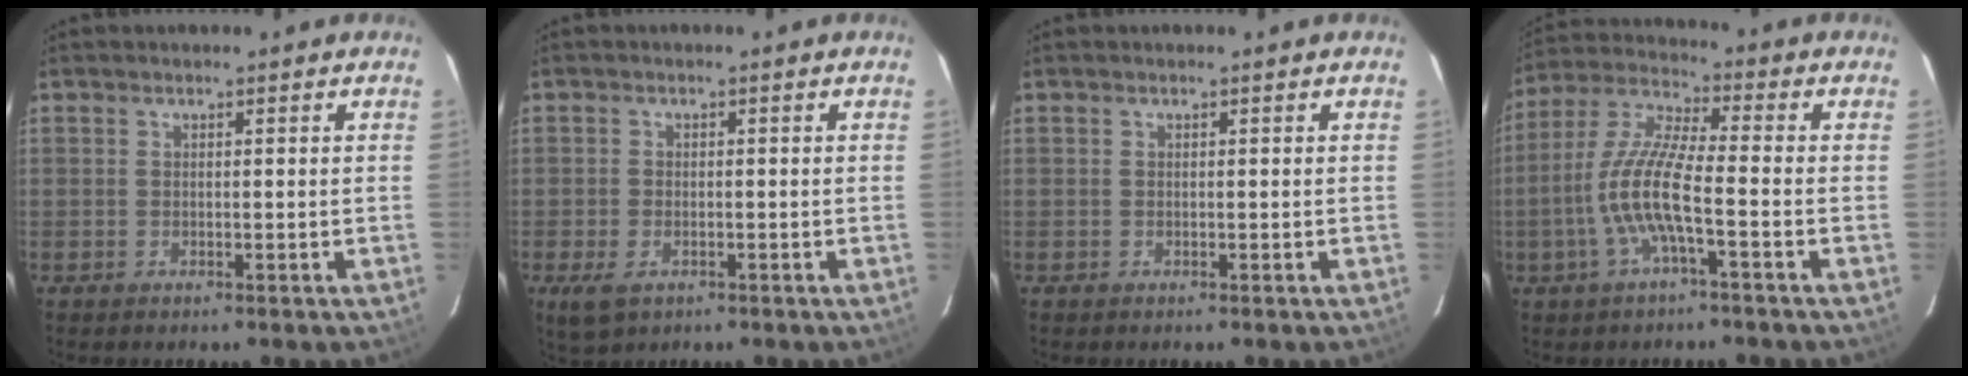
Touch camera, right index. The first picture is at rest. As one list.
[{"total": 4.4, "force": [-2.1, 2.7, 2.7], "torque": [-0.062, -0.011, -0.036]}, {"total": 0.0}, {"total": 10.8, "force": [-3.3, 1.6, 10.2], "torque": [-0.220, 0.004, -0.067]}]